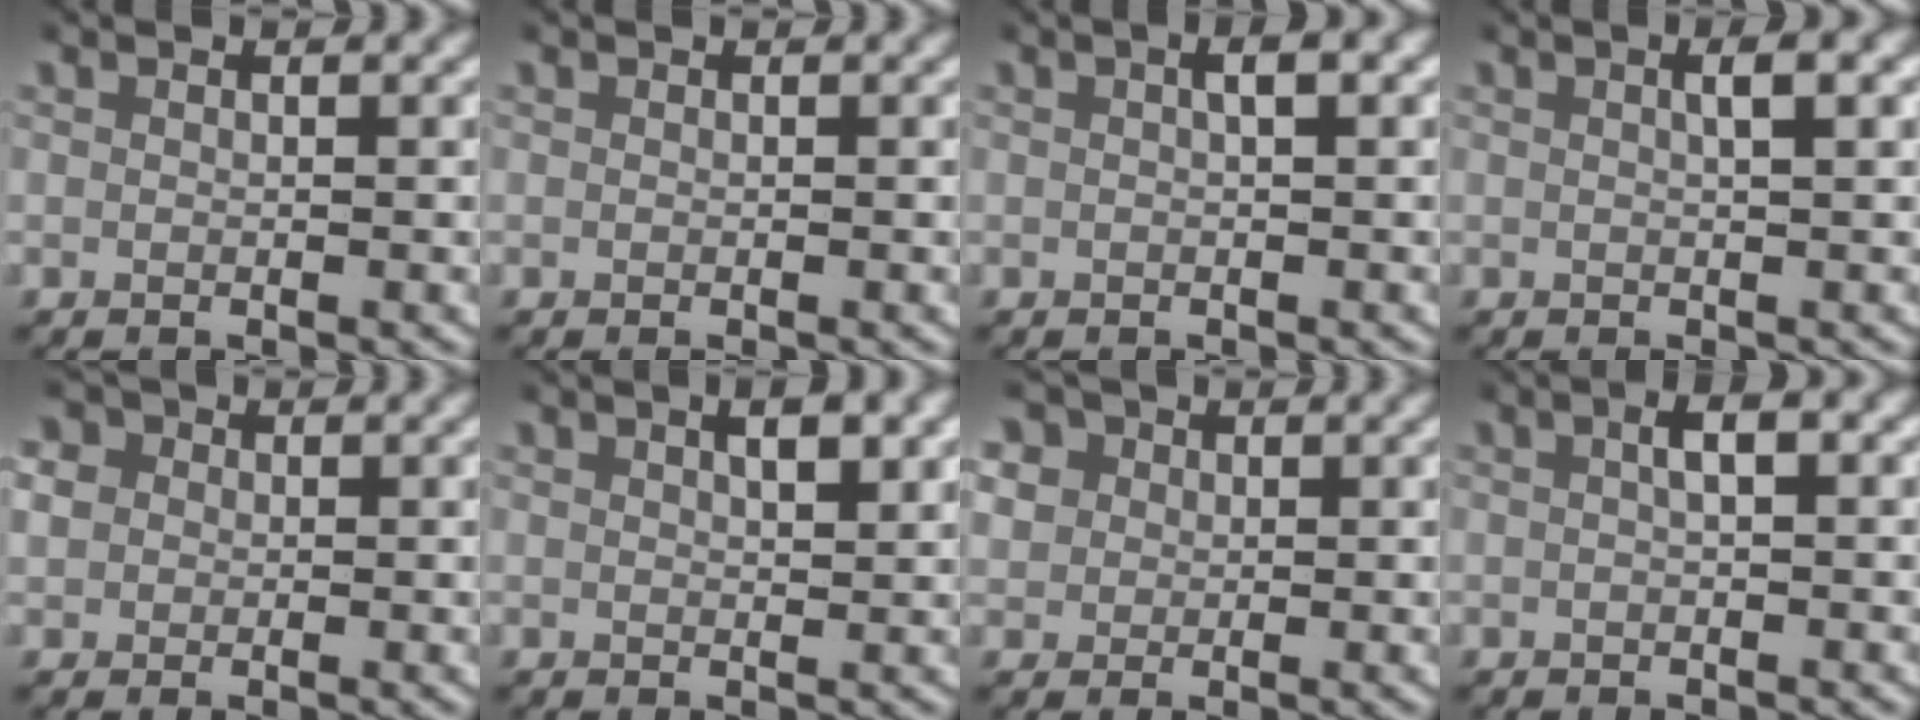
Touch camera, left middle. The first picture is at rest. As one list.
[{"total": 0.0}, {"total": 1.4, "force": [0.4, 0.1, 1.4], "torque": [-0.018, 0.012, 0.005]}, {"total": 1.8, "force": [0.6, -0.1, 1.7], "torque": [-0.026, 0.010, 0.008]}, {"total": 4.1, "force": [0.8, 3.7, 1.5], "torque": [-0.045, 0.003, 0.005]}, {"total": 2.5, "force": [1.2, 0.8, 2.1], "torque": [-0.022, 0.010, 0.017]}, {"total": 4.9, "force": [1.5, 4.2, 1.9], "torque": [-0.055, -0.002, 0.023]}, {"total": 1.9, "force": [0.4, 0.5, 1.8], "torque": [-0.025, 0.013, 0.004]}]